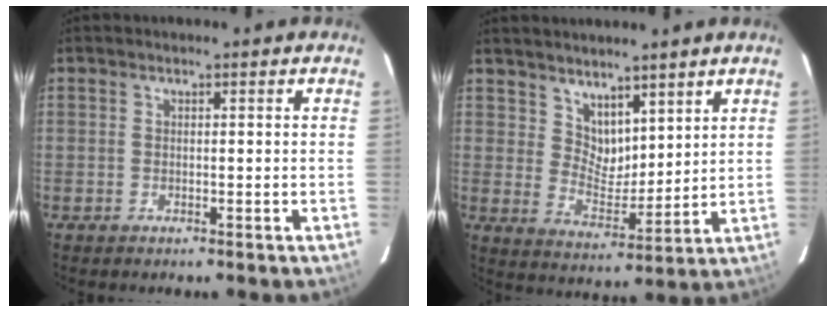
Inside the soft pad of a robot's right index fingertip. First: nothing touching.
{"total": 7.8, "force": [5.8, 4.3, 2.9], "torque": [-0.042, 0.001, 0.111]}